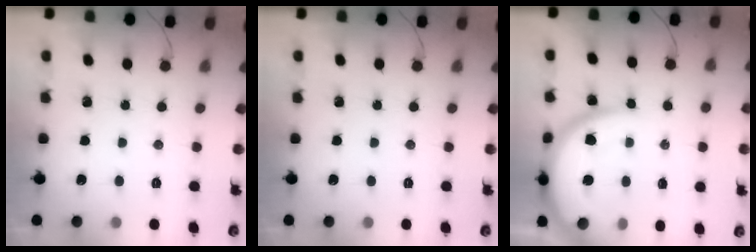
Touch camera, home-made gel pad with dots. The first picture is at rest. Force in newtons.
{"total": 0.0}
{"total": 13.0, "press": 12.9, "slide": 1.7}